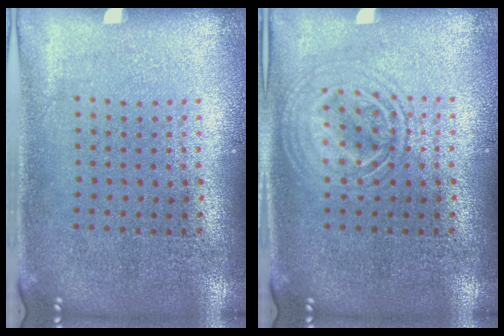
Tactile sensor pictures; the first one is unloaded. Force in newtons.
{"total": 2.6, "press": 2.6, "slide": 0.3}